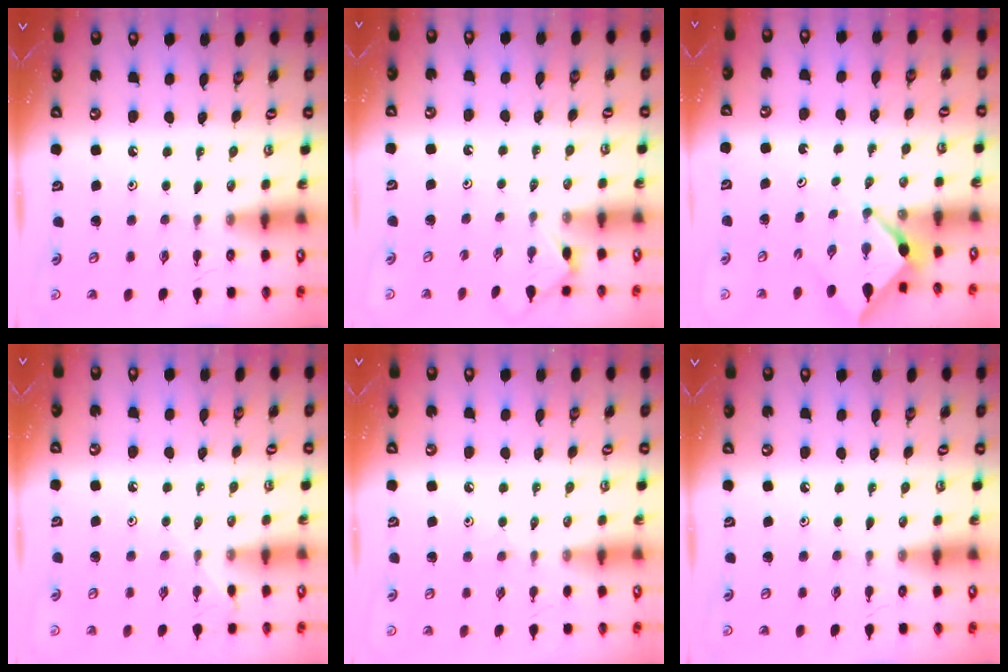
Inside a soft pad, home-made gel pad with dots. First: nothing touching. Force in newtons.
{"total": 2.9, "press": 2.8, "slide": 0.5}
{"total": 2.4, "press": 2.4, "slide": 0.1}
{"total": 2.5, "press": 2.4, "slide": 0.6}
{"total": 2.1, "press": 2.1, "slide": 0.4}
{"total": 0.0}